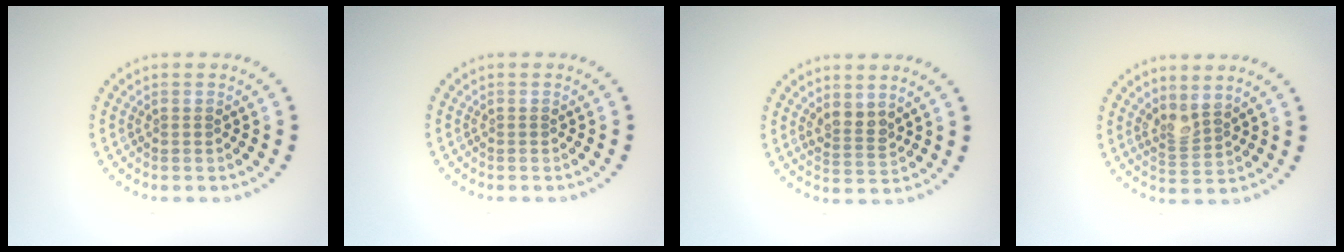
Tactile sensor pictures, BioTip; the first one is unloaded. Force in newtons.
{"total": 0.0}
{"total": 2.1, "press": 1.7, "slide": 1.2}
{"total": 2.2, "press": 1.7, "slide": 1.4}